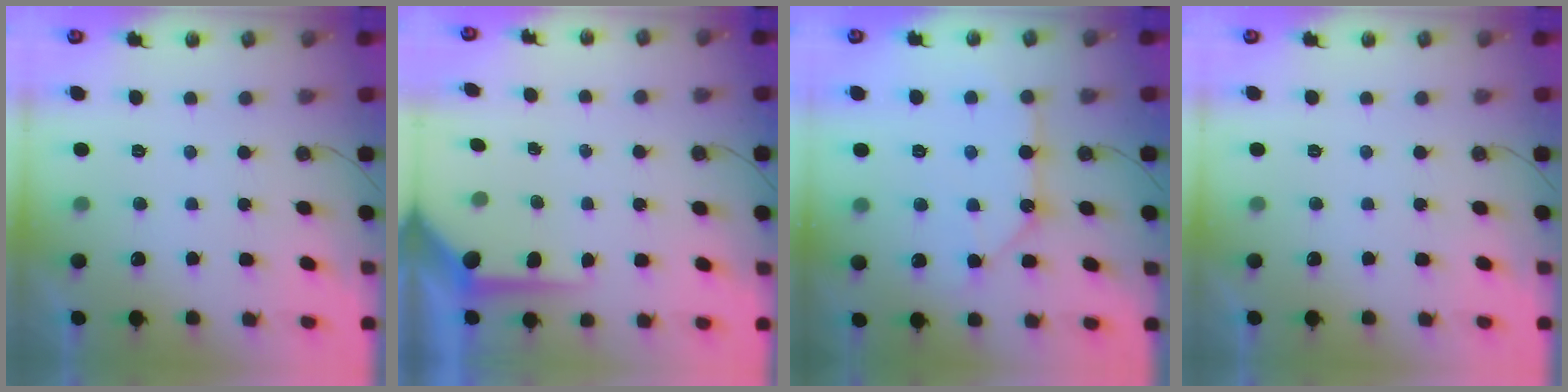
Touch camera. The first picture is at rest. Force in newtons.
{"total": 6.3, "press": 6.3, "slide": 0.3}
{"total": 12.0, "press": 12.0, "slide": 1.0}
{"total": 0.0}